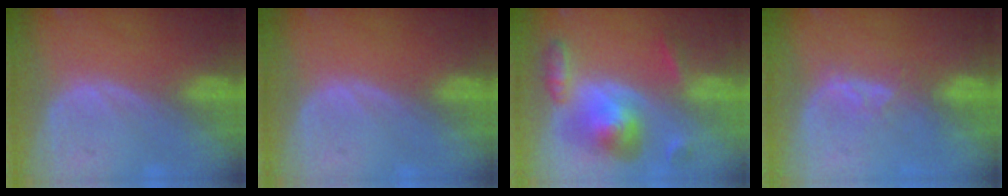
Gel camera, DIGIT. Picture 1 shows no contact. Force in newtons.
{"total": 0.0}
{"total": 8.2, "press": 8.2, "slide": 0.5}
{"total": 2.6, "press": 2.5, "slide": 0.8}